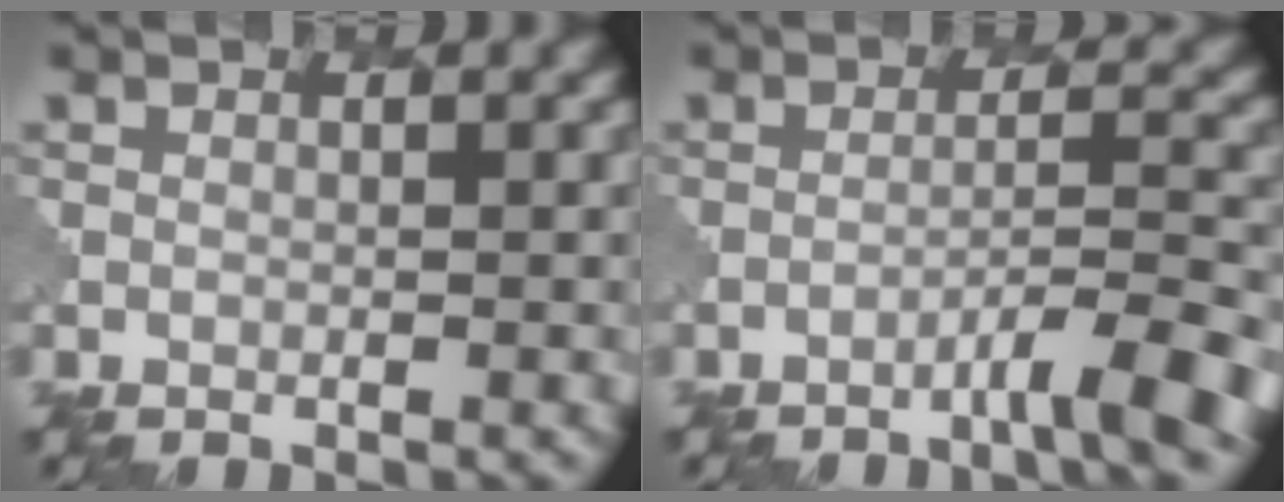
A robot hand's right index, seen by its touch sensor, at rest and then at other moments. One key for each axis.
{"total": 4.7, "fx": -3.1, "fy": 0.4, "fz": 3.5, "tx": -0.047, "ty": 0.012, "tz": -0.056}